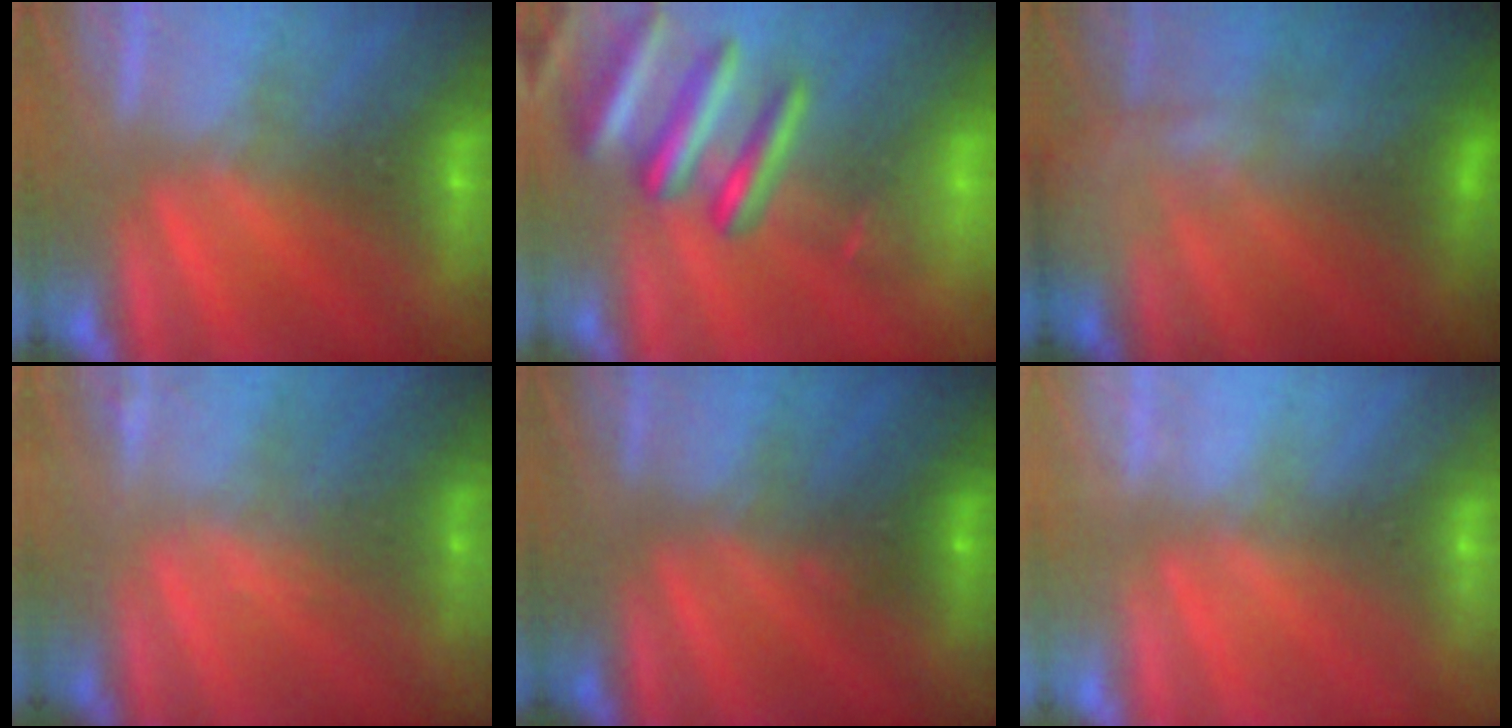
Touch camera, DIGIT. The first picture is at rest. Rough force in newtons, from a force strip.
{"total": 7.8}
{"total": 7.5}
{"total": 1.9}
{"total": 1.8}
{"total": 2.2}